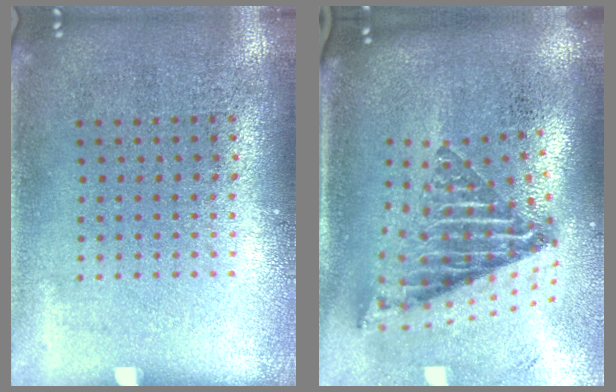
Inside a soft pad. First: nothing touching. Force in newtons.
{"total": 2.6, "press": 1.7, "slide": 1.9}